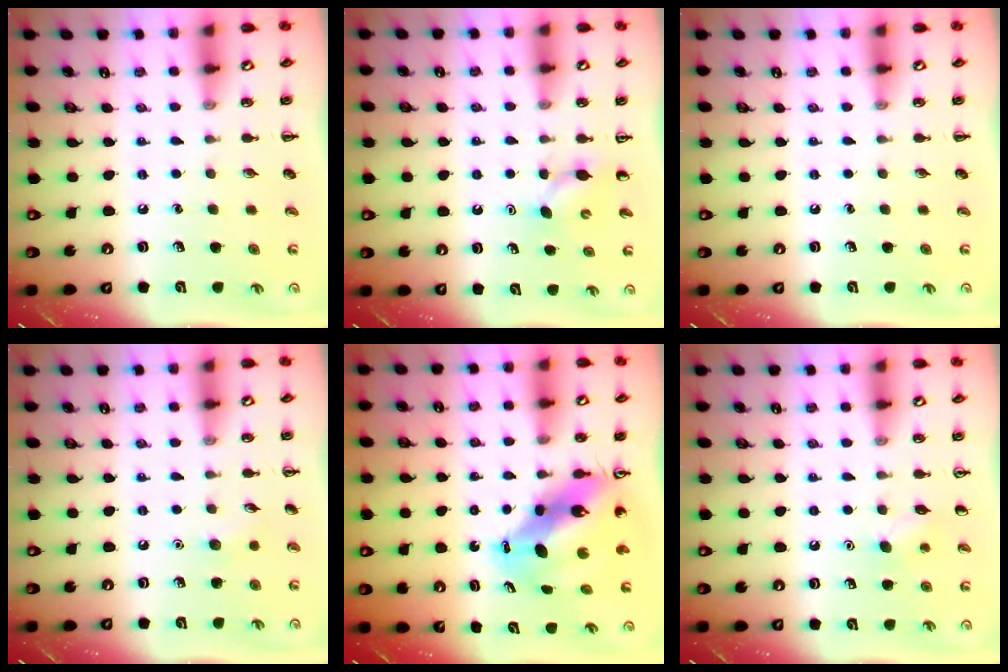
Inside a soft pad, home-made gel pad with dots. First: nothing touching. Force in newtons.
{"total": 3.8, "press": 3.6, "slide": 1.3}
{"total": 0.0}
{"total": 4.8, "press": 4.6, "slide": 1.3}
{"total": 9.6, "press": 9.2, "slide": 2.8}
{"total": 5.7, "press": 5.4, "slide": 1.6}